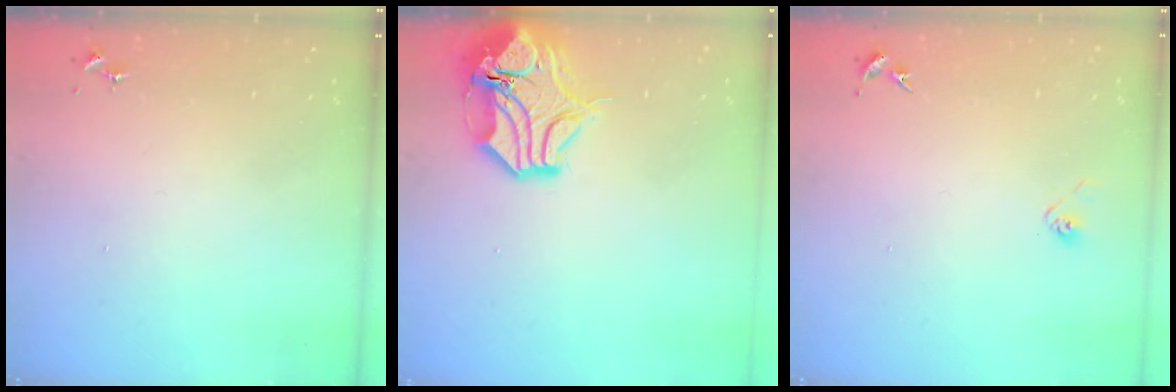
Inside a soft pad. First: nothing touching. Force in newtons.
{"total": 15.1, "press": 14.9, "slide": 2.5}
{"total": 2.8, "press": 2.6, "slide": 1.1}